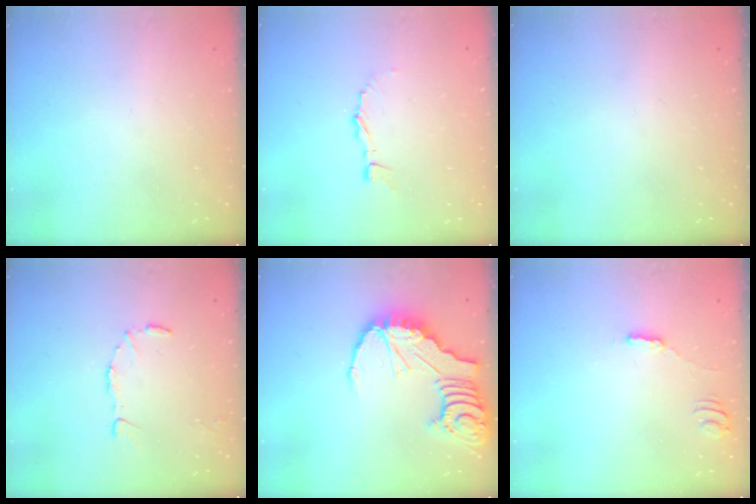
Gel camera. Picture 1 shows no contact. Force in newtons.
{"total": 3.6, "press": 3.6, "slide": 0.3}
{"total": 0.0}
{"total": 4.8, "press": 4.7, "slide": 0.3}
{"total": 15.1, "press": 15.0, "slide": 1.9}
{"total": 0.9, "press": 0.9, "slide": 0.3}